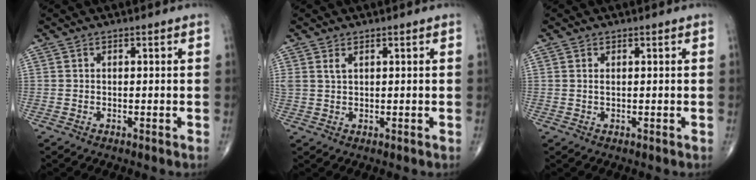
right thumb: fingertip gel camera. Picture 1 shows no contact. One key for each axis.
{"total": 1.5, "fx": 0.9, "fy": 0.6, "fz": 1.0, "tx": -0.024, "ty": 0.003, "tz": 0.025}
{"total": 0.7, "fx": 0.2, "fy": 0.3, "fz": 0.6, "tx": -0.013, "ty": 0.001, "tz": 0.005}